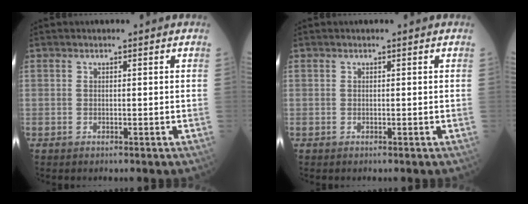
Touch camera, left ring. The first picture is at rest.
{"total": 0.0}